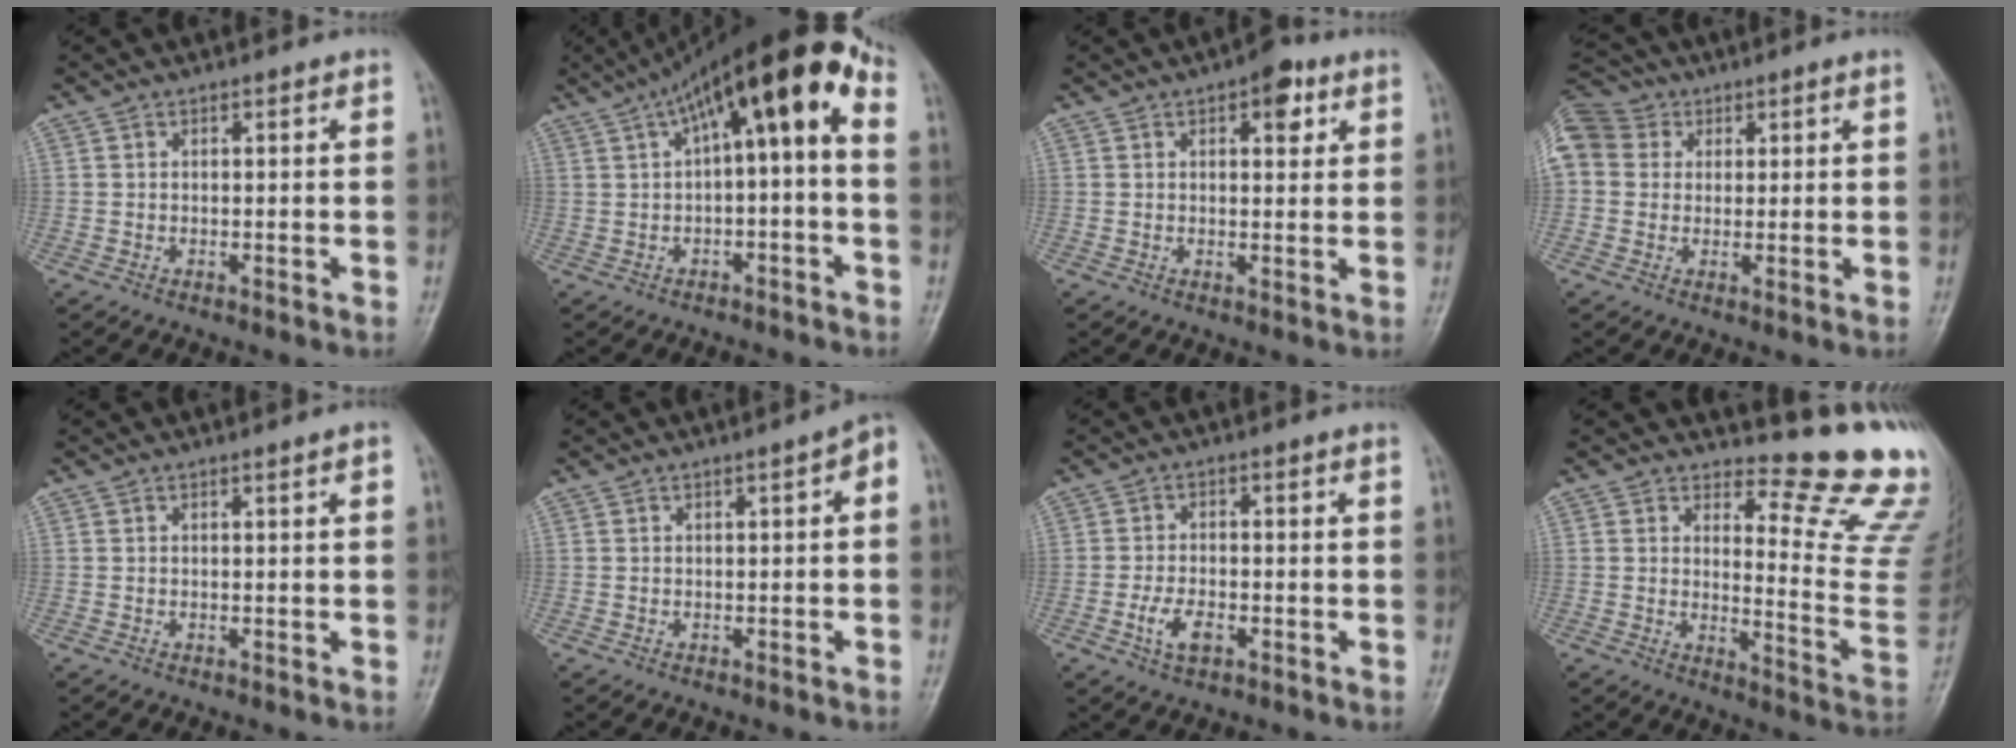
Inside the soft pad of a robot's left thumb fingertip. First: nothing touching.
{"total": 14.5, "force": [2.5, 4.6, 13.5], "torque": [-0.191, 0.063, 0.031]}
{"total": 5.4, "force": [2.5, 2.7, 4.0], "torque": [-0.030, -0.004, 0.026]}
{"total": 12.2, "force": [3.3, 10.4, 5.5], "torque": [-0.118, 0.031, 0.055]}
{"total": 0.5, "force": [0.2, -0.1, 0.5], "torque": [-0.009, 0.000, 0.004]}
{"total": 2.6, "force": [0.0, 1.0, 2.4], "torque": [-0.023, 0.014, -0.009]}
{"total": 5.0, "force": [-2.1, 2.8, 3.6], "torque": [-0.067, 0.010, -0.038]}
{"total": 15.2, "force": [14.1, 2.5, 4.9], "torque": [-0.023, -0.184, 0.157]}